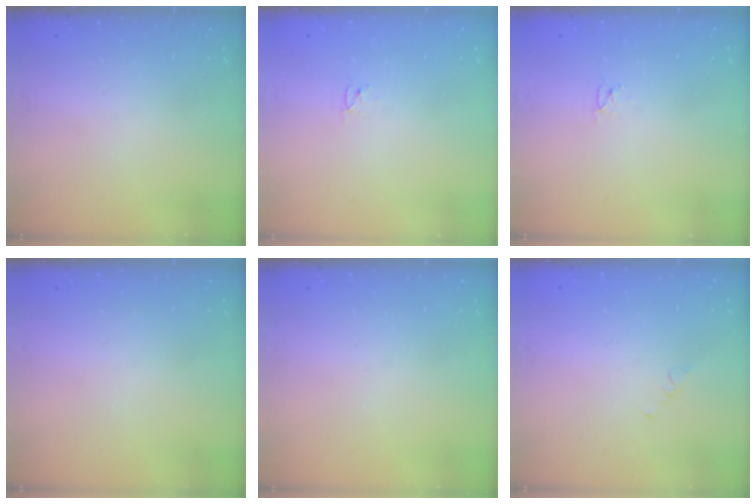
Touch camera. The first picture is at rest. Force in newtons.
{"total": 2.6, "press": 2.6, "slide": 0.3}
{"total": 2.6, "press": 2.6, "slide": 0.3}
{"total": 0.0}
{"total": 0.0}
{"total": 0.7, "press": 0.6, "slide": 0.2}